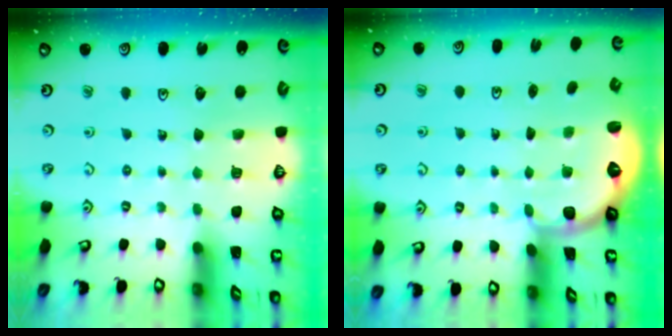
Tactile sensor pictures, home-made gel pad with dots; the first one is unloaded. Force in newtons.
{"total": 2.8, "press": 2.0, "slide": 2.0}